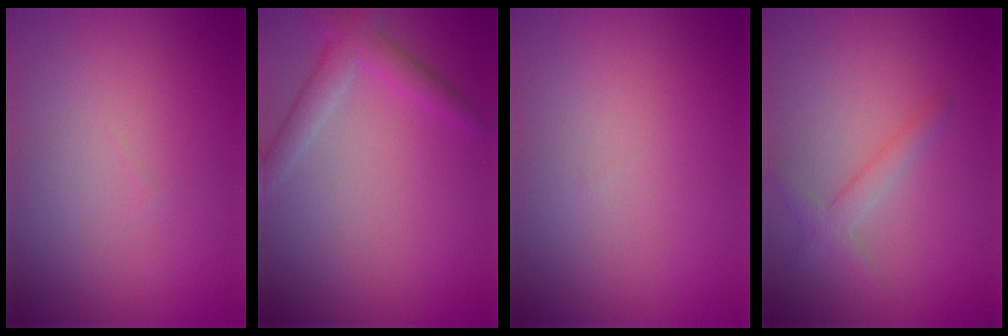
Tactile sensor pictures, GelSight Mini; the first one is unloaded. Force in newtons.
{"total": 2.6, "press": 2.5, "slide": 0.1}
{"total": 0.0}
{"total": 1.7, "press": 1.7, "slide": 0.2}